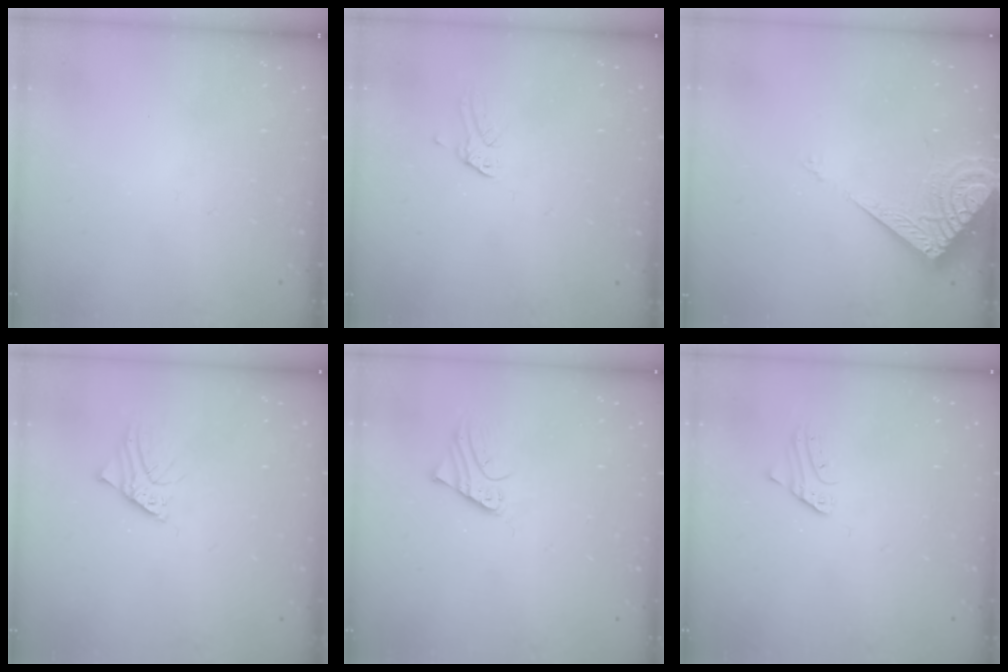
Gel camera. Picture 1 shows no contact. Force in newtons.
{"total": 0.0}
{"total": 8.3, "press": 8.1, "slide": 1.3}
{"total": 2.6, "press": 2.6, "slide": 0.4}
{"total": 2.1, "press": 2.1, "slide": 0.1}
{"total": 2.2, "press": 2.2, "slide": 0.2}